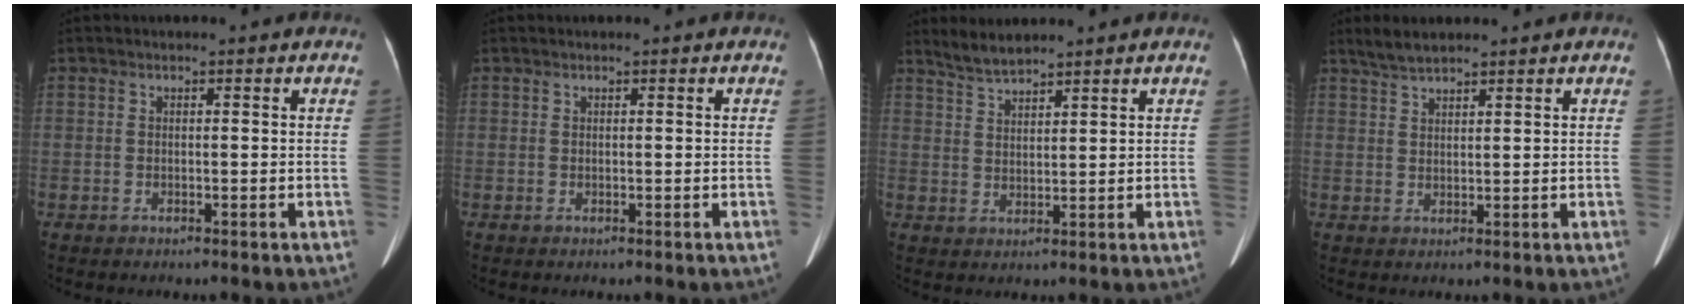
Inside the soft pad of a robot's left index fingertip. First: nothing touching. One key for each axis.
{"total": 0.0}
{"total": 3.8, "fx": 3.6, "fy": 0.3, "fz": 1.1, "tx": -0.028, "ty": 0.009, "tz": 0.075}
{"total": 3.4, "fx": 3.1, "fy": 0.5, "fz": 1.5, "tx": -0.037, "ty": 0.014, "tz": 0.061}